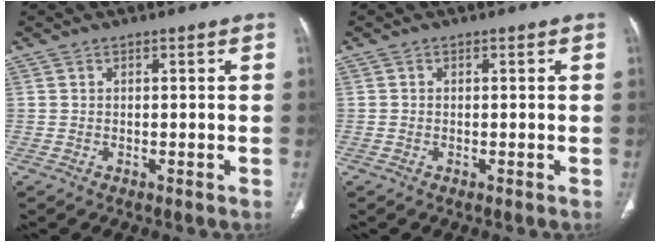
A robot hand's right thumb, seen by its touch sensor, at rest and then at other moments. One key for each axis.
{"total": 0.0}